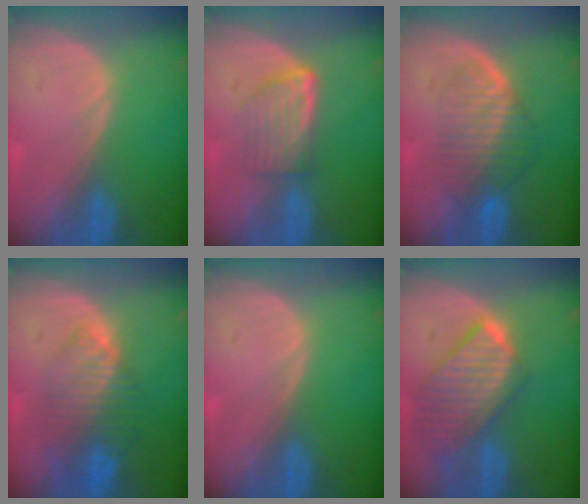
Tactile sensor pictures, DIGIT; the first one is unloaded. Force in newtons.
{"total": 5.8, "press": 5.3, "slide": 2.4}
{"total": 6.7, "press": 6.4, "slide": 1.8}
{"total": 8.2, "press": 7.2, "slide": 3.9}
{"total": 0.0}
{"total": 9.8, "press": 8.6, "slide": 4.7}